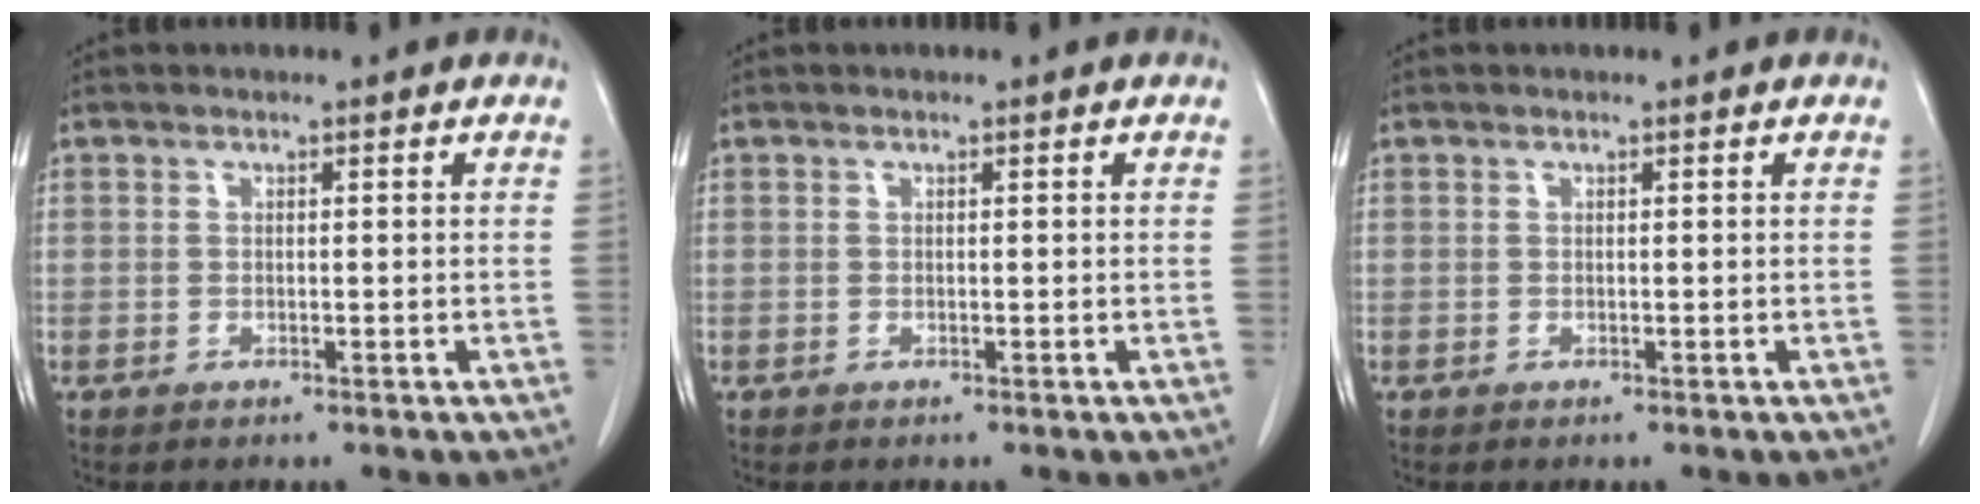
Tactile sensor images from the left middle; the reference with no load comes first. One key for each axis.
{"total": 0.0}
{"total": 0.0}